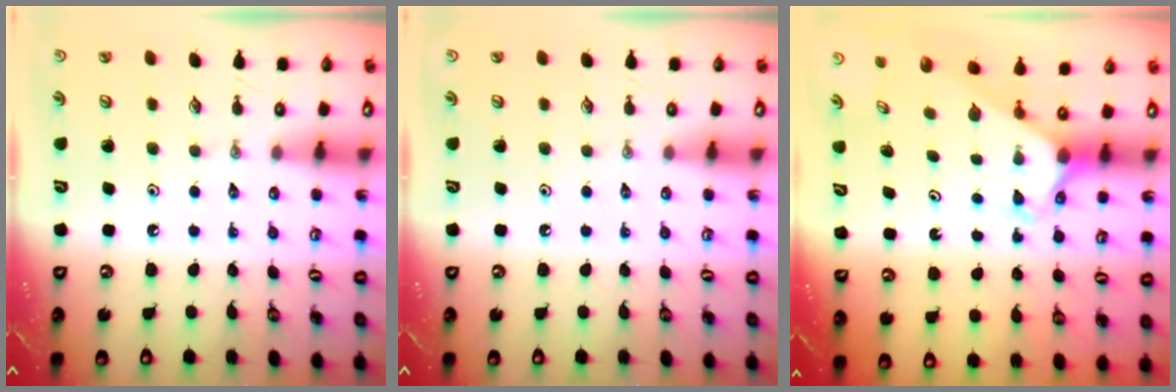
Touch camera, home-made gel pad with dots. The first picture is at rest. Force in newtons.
{"total": 0.0}
{"total": 2.3, "press": 2.3, "slide": 0.2}